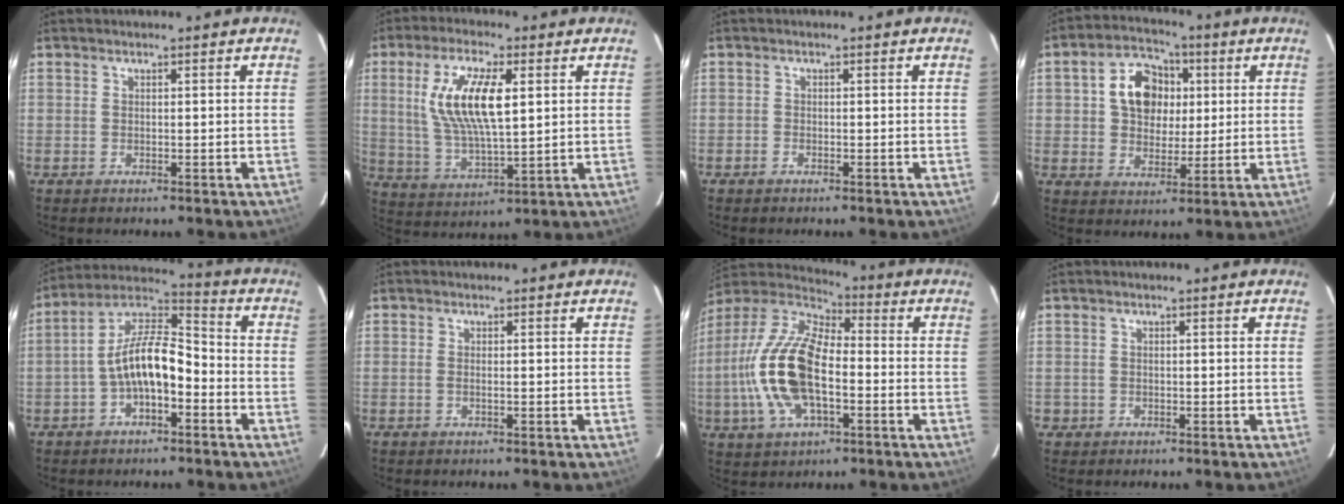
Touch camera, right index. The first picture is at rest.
{"total": 13.3, "force": [3.3, 4.6, 12.0], "torque": [-0.237, 0.003, 0.070]}
{"total": 0.8, "force": [-0.7, 0.4, 0.0], "torque": [-0.004, 0.001, -0.015]}
{"total": 10.5, "force": [2.2, 8.1, 6.3], "torque": [-0.129, 0.035, 0.042]}
{"total": 11.2, "force": [-3.6, 5.0, 9.3], "torque": [-0.186, 0.027, -0.066]}
{"total": 0.8, "force": [-0.2, 0.1, 0.8], "torque": [-0.018, 0.001, -0.005]}
{"total": 19.0, "force": [-3.5, 9.0, 16.4], "torque": [-0.349, 0.002, -0.073]}
{"total": 1.6, "force": [-0.5, 1.6, 0.0], "torque": [-0.003, 0.004, -0.004]}